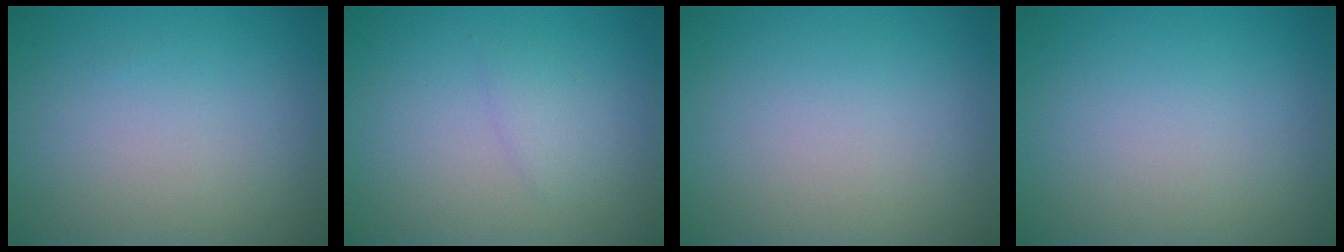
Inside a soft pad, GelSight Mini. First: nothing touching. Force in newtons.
{"total": 1.2, "press": 1.2, "slide": 0.1}
{"total": 0.0}
{"total": 0.0}